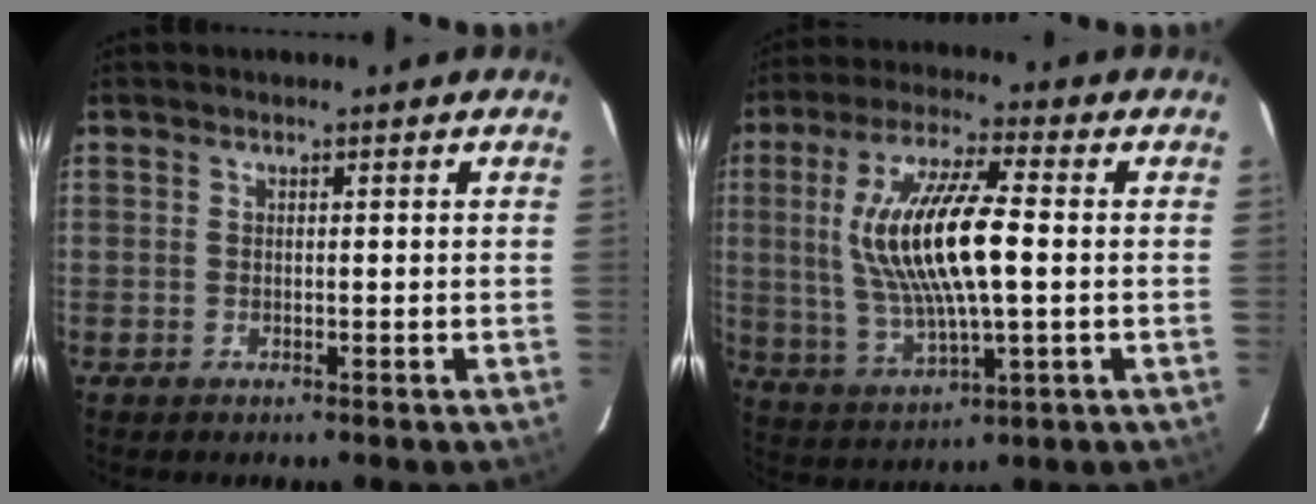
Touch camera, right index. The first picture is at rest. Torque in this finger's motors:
{"motor_torque": [1.03, 0.43, 1.05, 0.21]}